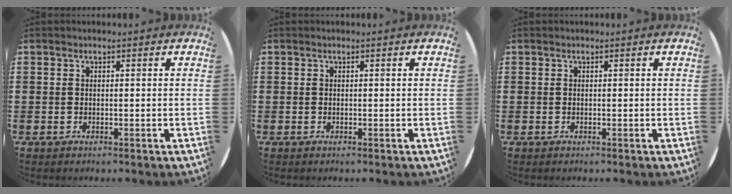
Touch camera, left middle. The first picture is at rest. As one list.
[{"total": 0.0}, {"total": 0.0}]